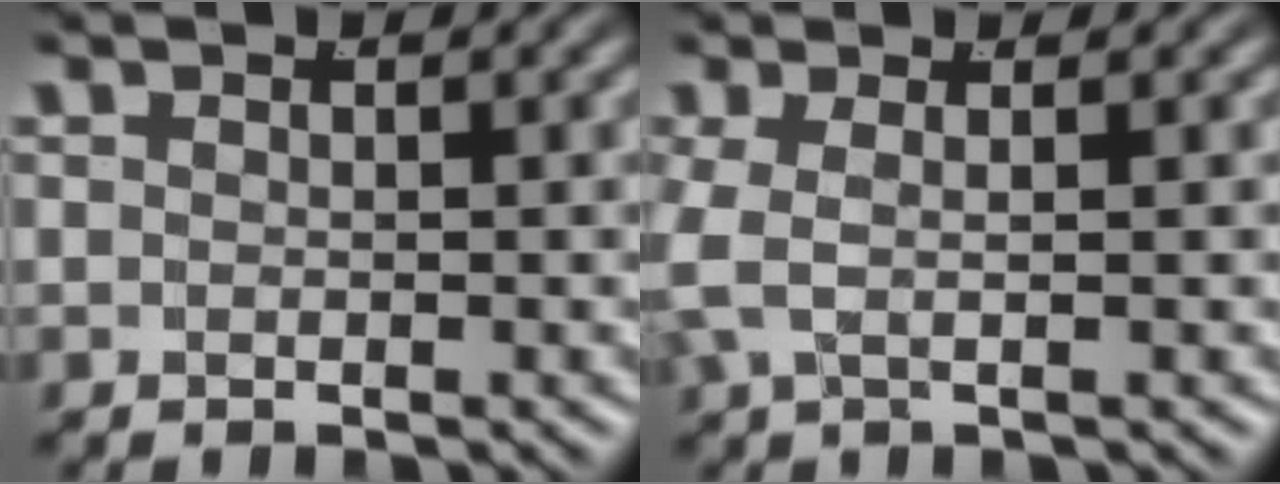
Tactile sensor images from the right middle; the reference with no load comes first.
{"total": 2.9, "force": [0.4, 1.4, 2.5], "torque": [-0.064, 0.002, 0.008]}